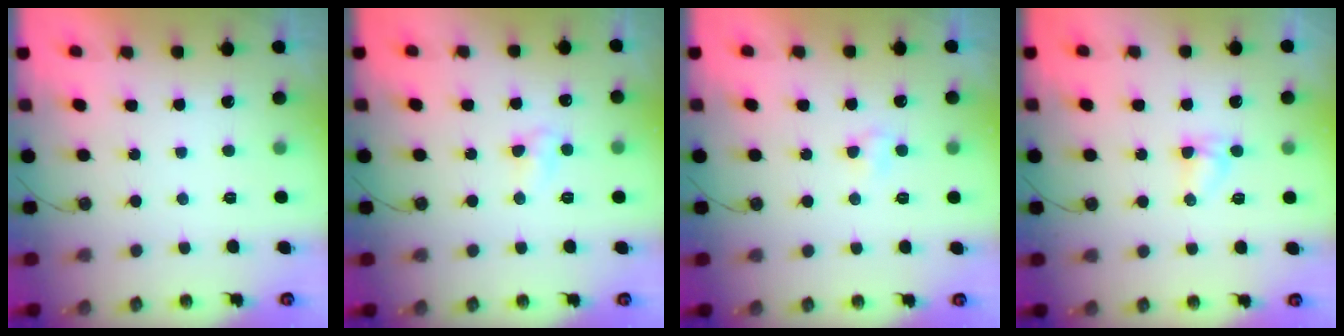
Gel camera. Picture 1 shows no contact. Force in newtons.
{"total": 5.7, "press": 5.7, "slide": 0.5}
{"total": 2.9, "press": 2.9, "slide": 0.3}
{"total": 5.3, "press": 3.8, "slide": 3.7}